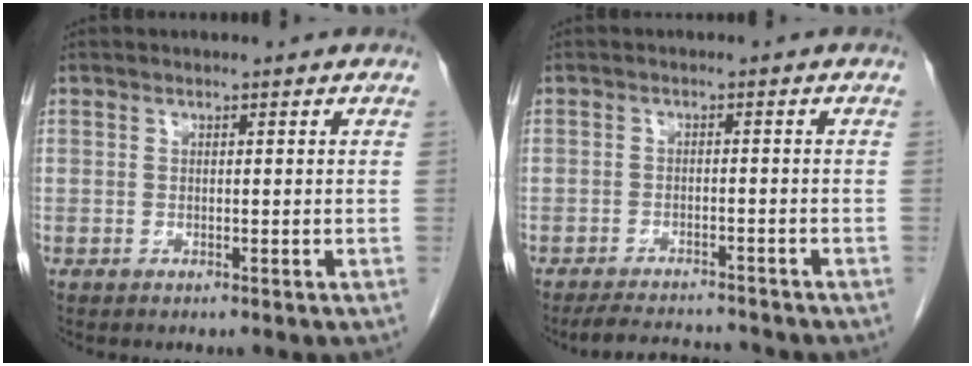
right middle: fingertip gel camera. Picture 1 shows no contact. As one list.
[{"total": 6.3, "force": [-6.1, 0.8, 1.4], "torque": [-0.023, -0.003, -0.094]}]